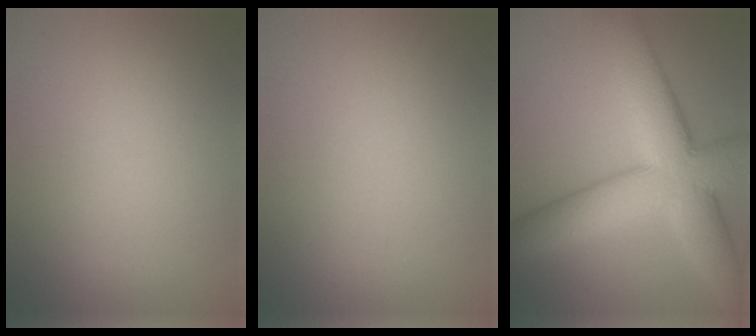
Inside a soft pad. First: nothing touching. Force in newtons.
{"total": 0.0}
{"total": 11.0, "press": 11.0, "slide": 0.6}